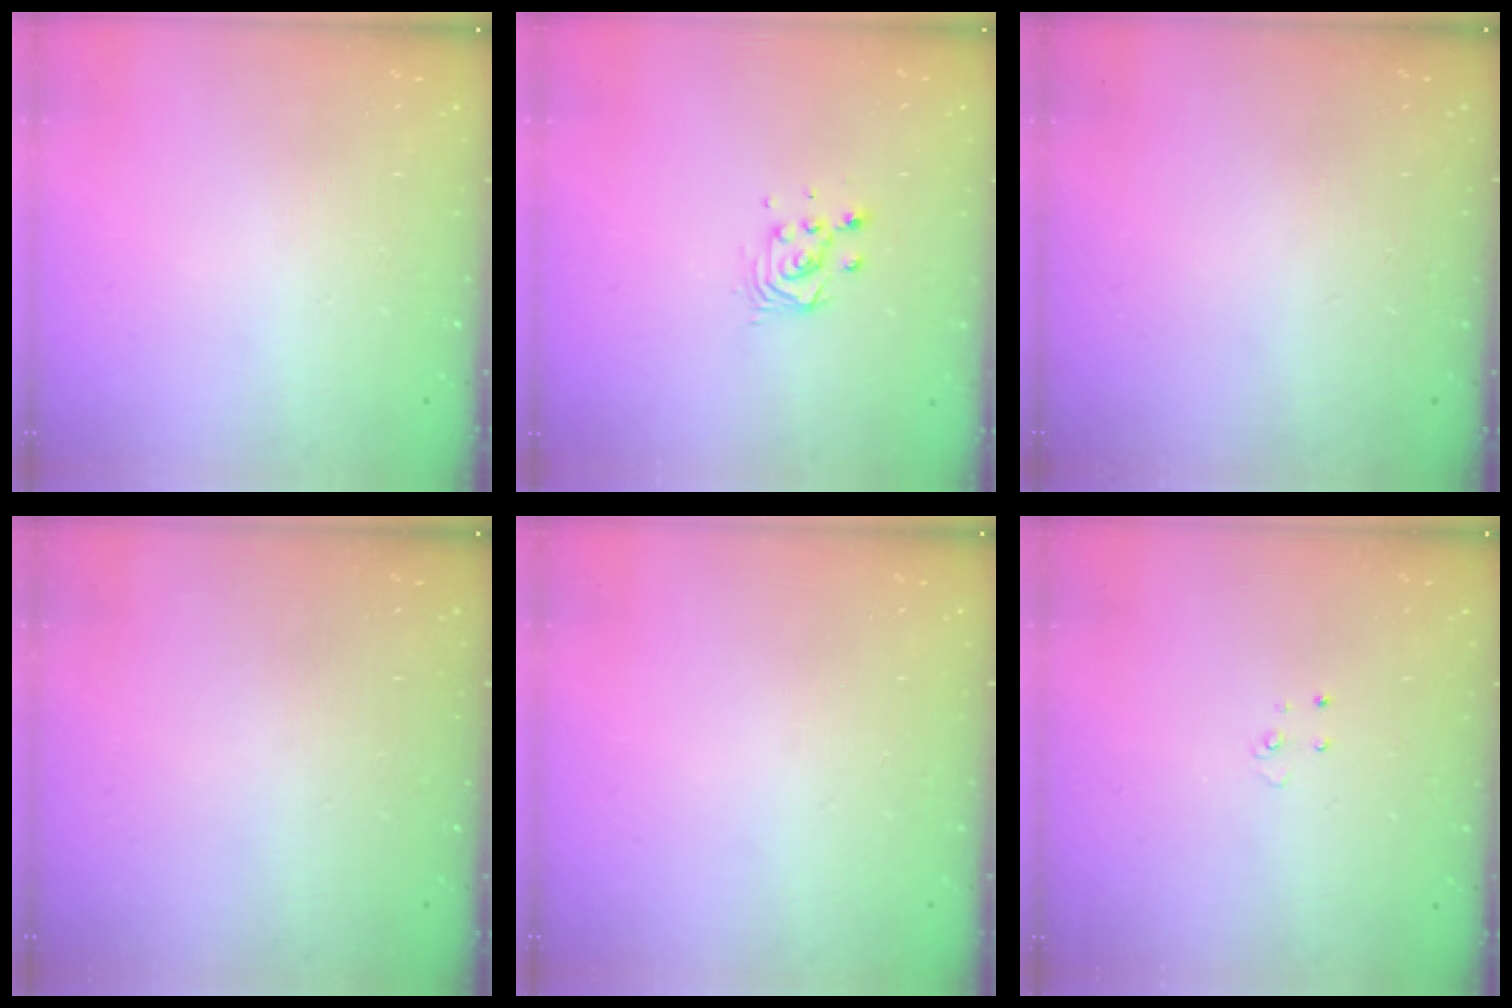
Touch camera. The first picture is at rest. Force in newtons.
{"total": 3.9, "press": 3.9, "slide": 0.2}
{"total": 0.0}
{"total": 0.0}
{"total": 0.0}
{"total": 2.7, "press": 2.7, "slide": 0.2}